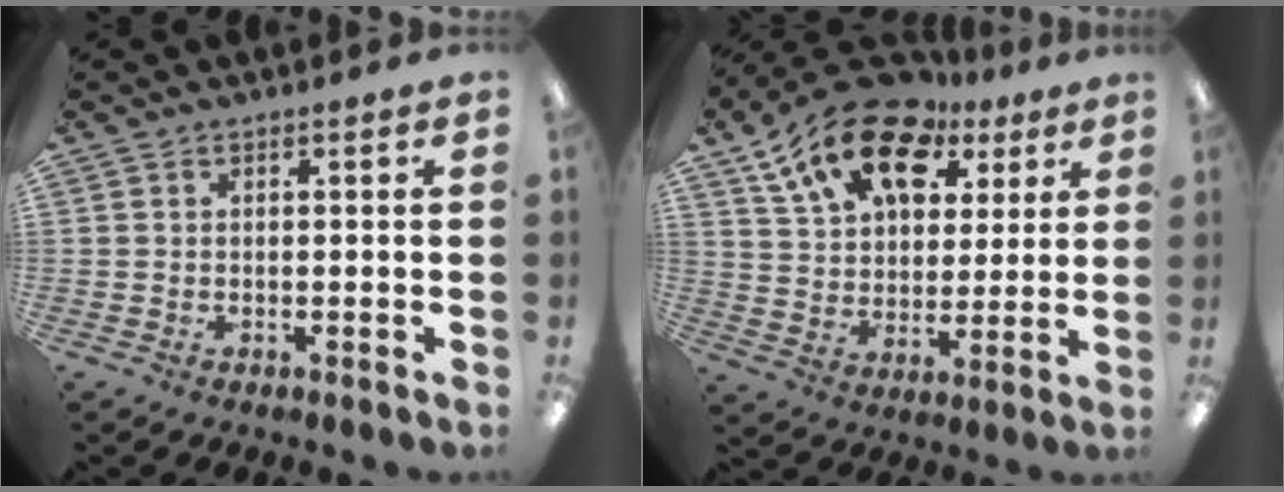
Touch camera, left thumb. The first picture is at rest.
{"total": 17.8, "force": [11.2, 10.2, 9.3], "torque": [-0.170, -0.053, 0.204]}